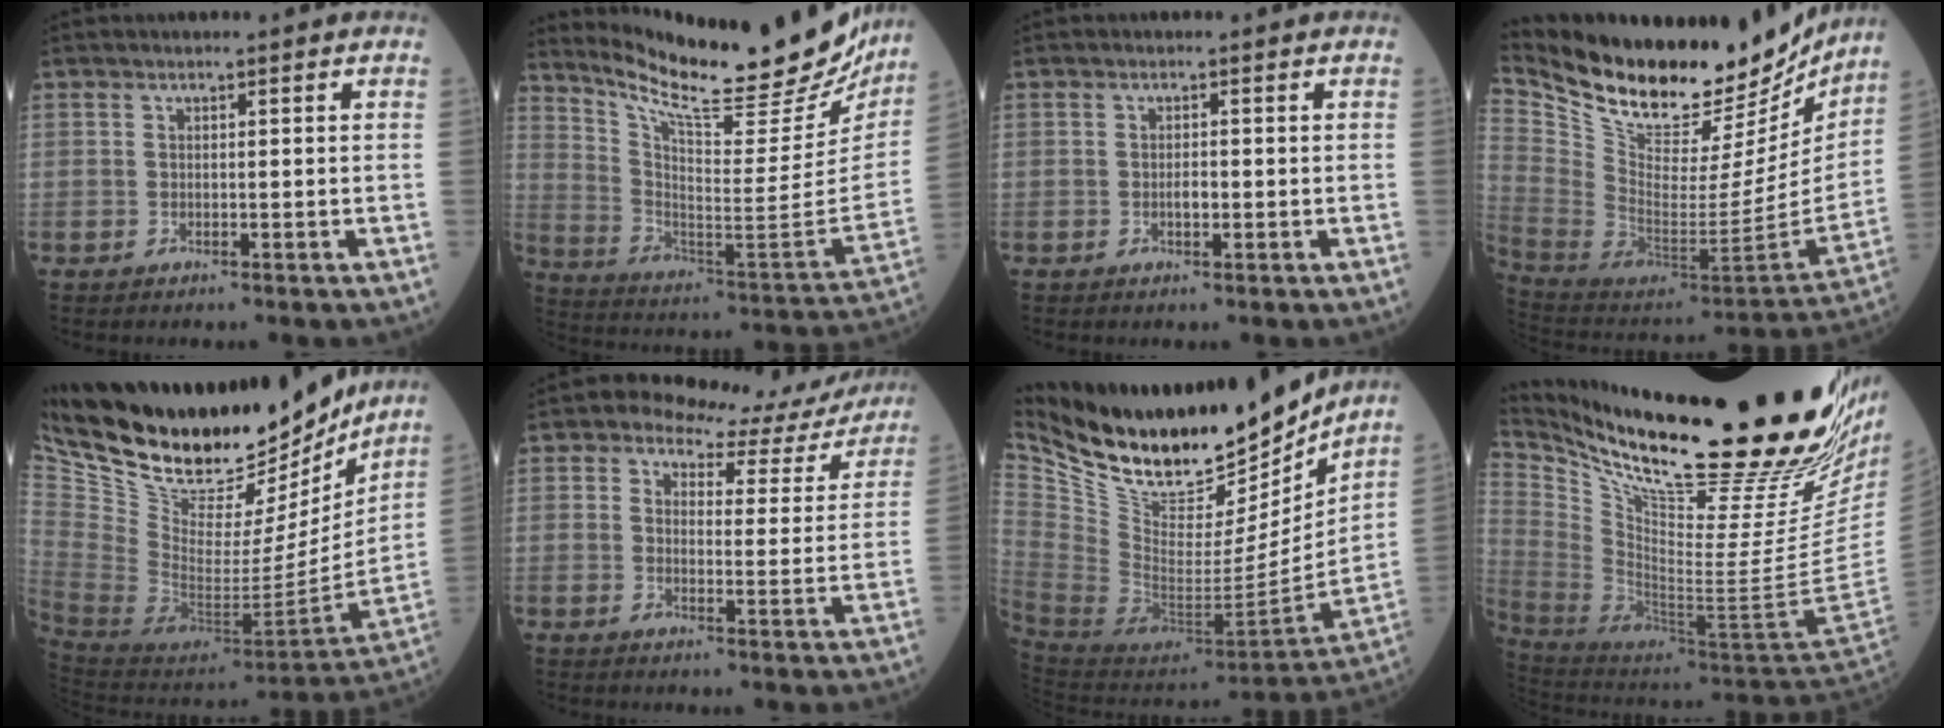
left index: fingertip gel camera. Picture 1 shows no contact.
{"total": 27.8, "force": [24.5, 4.5, 12.3], "torque": [-0.208, -0.080, 0.342]}
{"total": 1.2, "force": [-0.3, 0.5, 1.1], "torque": [-0.022, 0.001, -0.005]}
{"total": 28.3, "force": [24.3, 8.1, 12.1], "torque": [-0.222, -0.042, 0.374]}
{"total": 33.0, "force": [26.5, 11.2, 16.3], "torque": [-0.301, -0.008, 0.413]}
{"total": 11.3, "force": [10.1, 4.4, 2.7], "torque": [-0.022, 0.000, 0.105]}
{"total": 28.0, "force": [22.8, 9.2, 13.6], "torque": [-0.268, -0.027, 0.372]}
{"total": 34.0, "force": [24.9, 0.7, 23.2], "torque": [-0.345, -0.086, 0.383]}